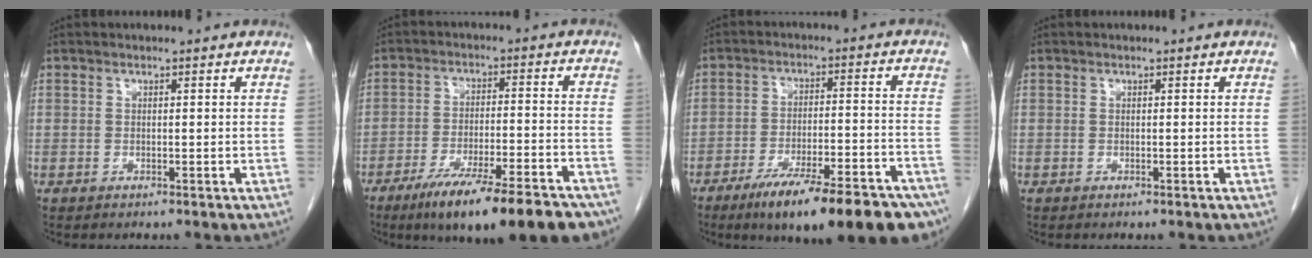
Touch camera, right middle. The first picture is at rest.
{"total": 18.9, "force": [-14.0, 2.8, 12.3], "torque": [-0.133, -0.007, -0.212]}
{"total": 20.6, "force": [-14.9, 3.8, 13.6], "torque": [-0.138, 0.004, -0.219]}
{"total": 0.0}